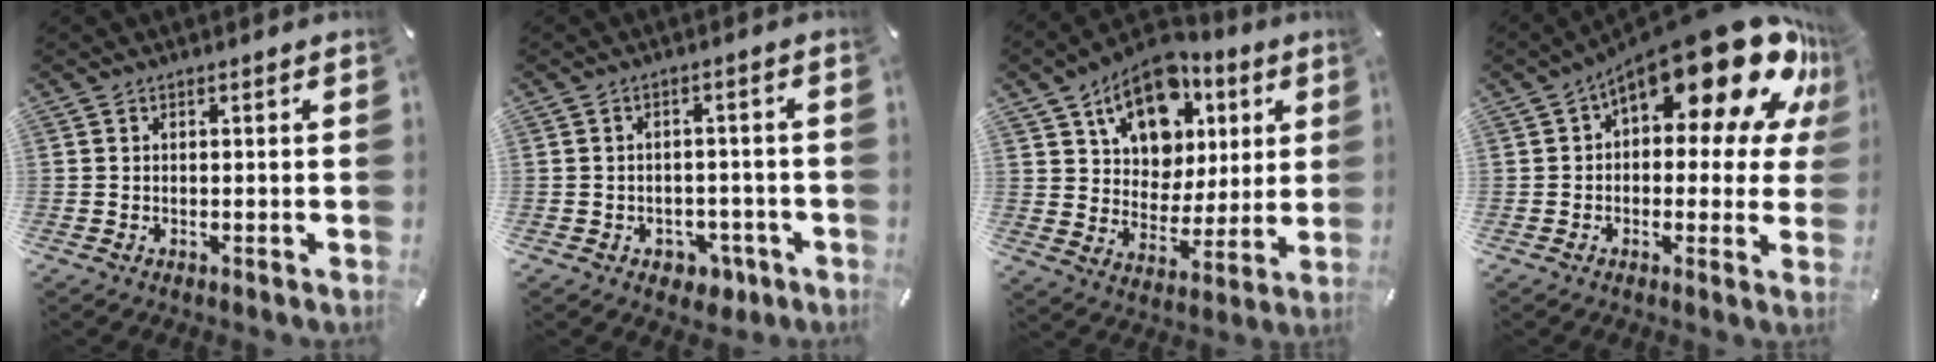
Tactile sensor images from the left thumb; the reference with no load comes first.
{"total": 4.7, "force": [-1.8, 3.9, 1.8], "torque": [-0.021, 0.012, -0.029]}
{"total": 15.6, "force": [8.9, 10.9, 6.6], "torque": [-0.107, -0.050, 0.163]}
{"total": 24.3, "force": [12.6, 10.0, 18.2], "torque": [-0.256, -0.086, 0.213]}